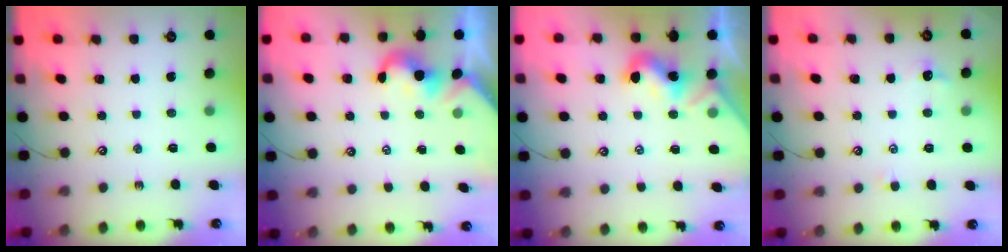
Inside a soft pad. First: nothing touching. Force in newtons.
{"total": 1.1, "press": 1.1, "slide": 0.3}
{"total": 2.0, "press": 1.9, "slide": 0.4}
{"total": 0.9, "press": 0.8, "slide": 0.5}